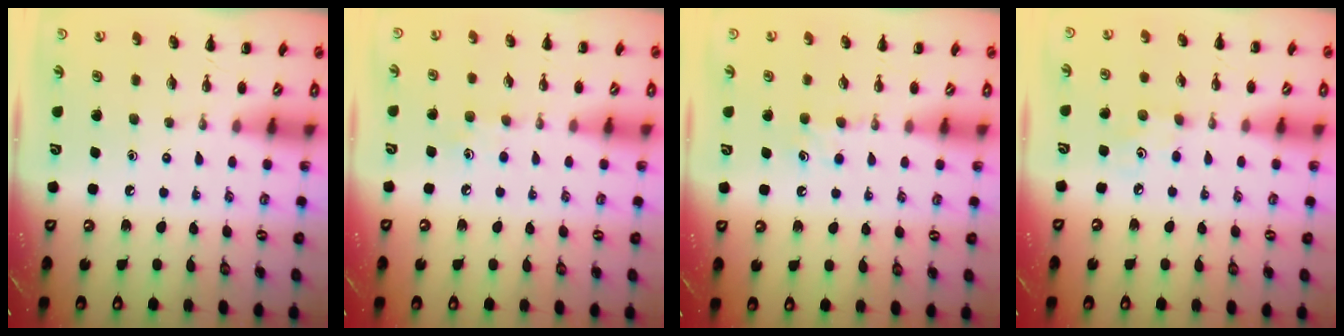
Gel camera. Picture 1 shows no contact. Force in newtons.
{"total": 6.3, "press": 6.1, "slide": 1.4}
{"total": 5.0, "press": 4.8, "slide": 1.4}
{"total": 2.9, "press": 2.8, "slide": 0.8}